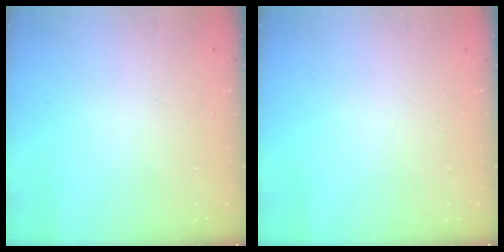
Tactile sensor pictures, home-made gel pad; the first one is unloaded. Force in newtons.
{"total": 0.0}